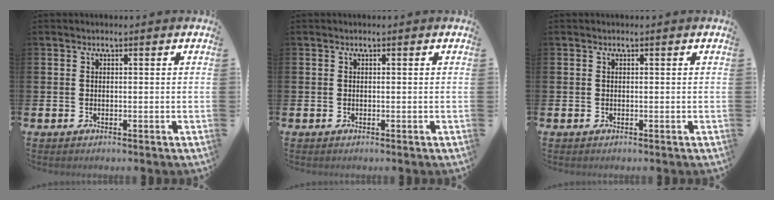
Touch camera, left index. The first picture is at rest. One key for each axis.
{"total": 0.0}
{"total": 0.0}